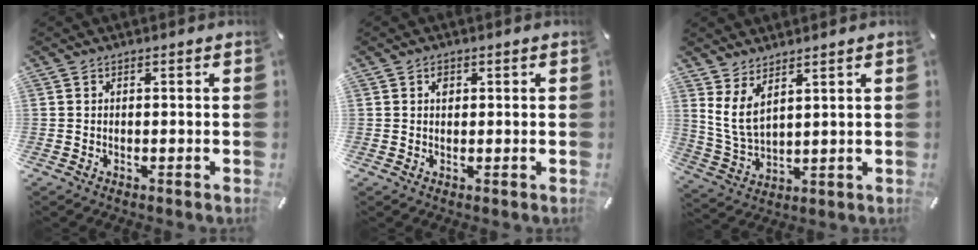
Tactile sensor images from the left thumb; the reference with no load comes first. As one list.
[{"total": 1.4, "force": [0.4, 1.1, 0.7], "torque": [-0.008, 0.000, 0.006]}, {"total": 6.8, "force": [3.9, 3.2, 4.5], "torque": [-0.120, -0.019, 0.070]}]